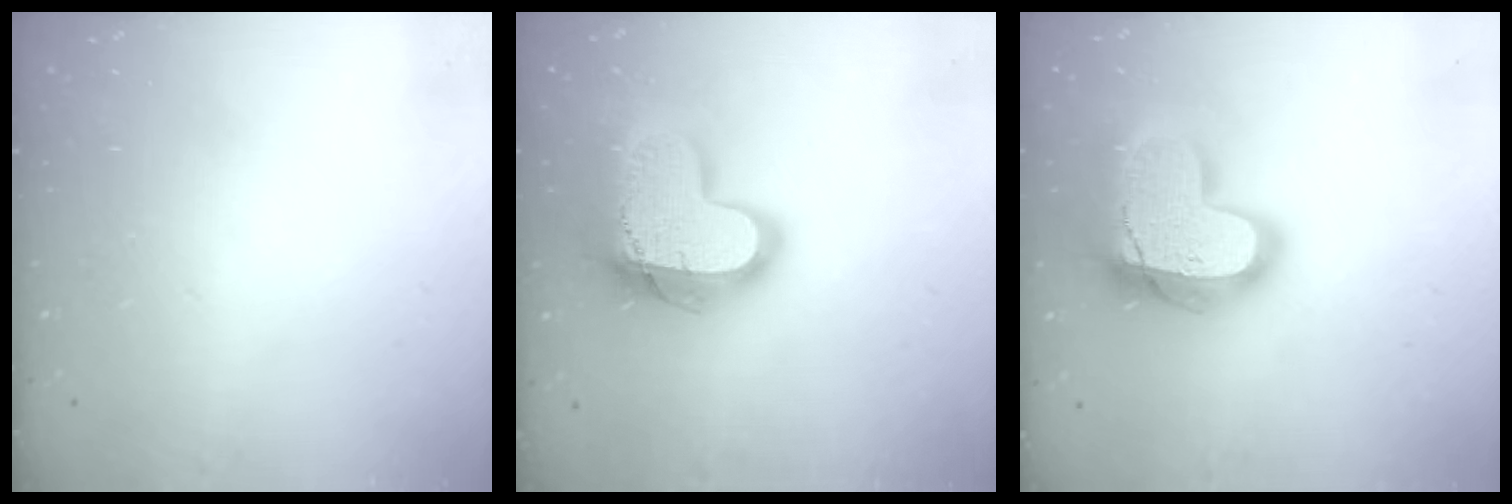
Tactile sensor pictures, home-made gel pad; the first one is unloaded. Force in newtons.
{"total": 19.1, "press": 19.0, "slide": 1.5}
{"total": 23.3, "press": 23.2, "slide": 1.9}